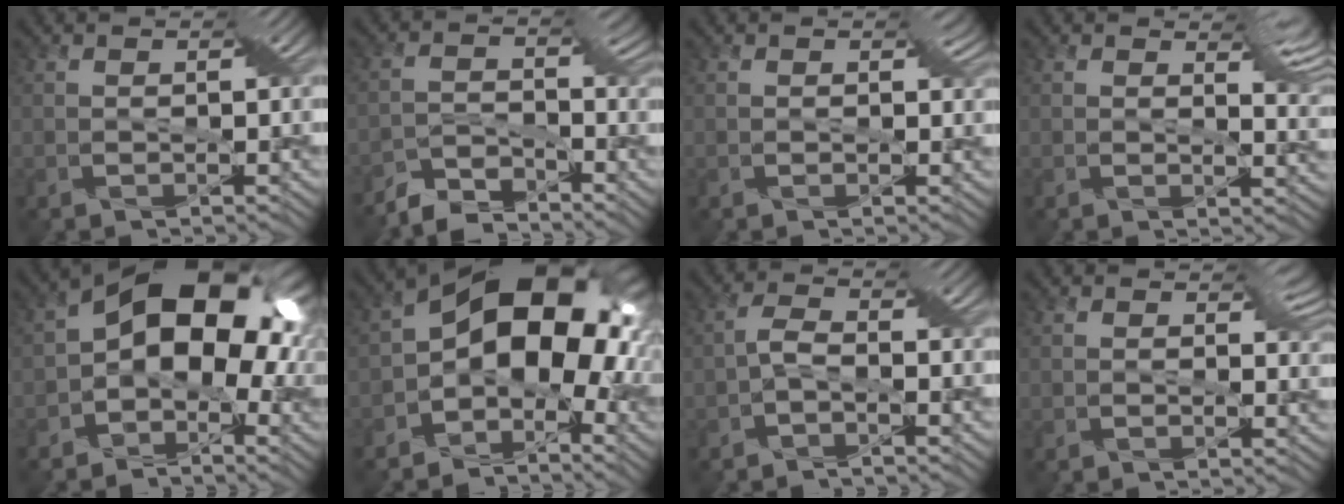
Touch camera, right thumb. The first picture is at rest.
{"total": 4.9, "force": [-4.7, 0.9, 1.1], "torque": [-0.039, -0.007, -0.094]}
{"total": 1.1, "force": [0.5, 1.0, 0.4], "torque": [-0.009, 0.008, -0.003]}
{"total": 4.5, "force": [2.6, 1.7, 3.2], "torque": [-0.059, -0.011, 0.036]}
{"total": 10.7, "force": [-0.8, 6.6, 8.3], "torque": [-0.130, 0.002, -0.024]}
{"total": 11.9, "force": [-0.7, 7.8, 9.0], "torque": [-0.138, -0.009, -0.015]}
{"total": 1.9, "force": [-1.3, 0.0, 1.5], "torque": [-0.051, 0.006, -0.029]}
{"total": 1.4, "force": [0.9, 0.9, 0.5], "torque": [-0.003, 0.009, 0.002]}